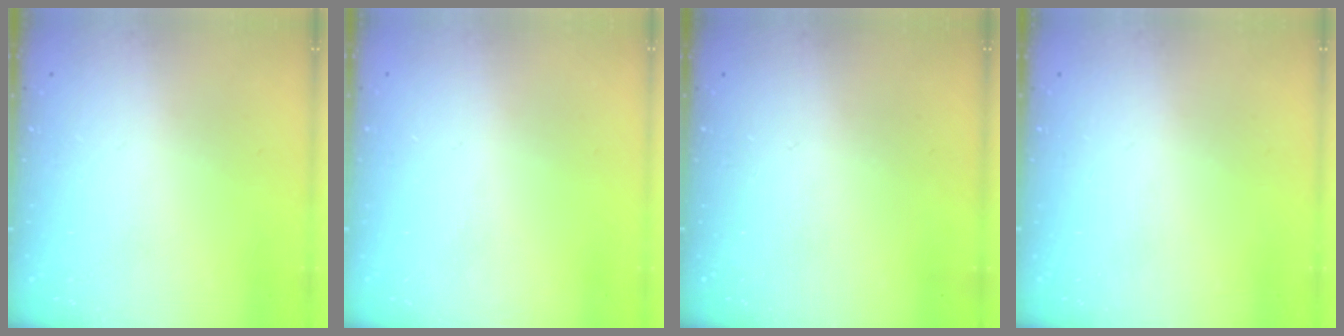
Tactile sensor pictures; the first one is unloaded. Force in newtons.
{"total": 0.6, "press": 0.6, "slide": 0.2}
{"total": 0.0}
{"total": 0.0}